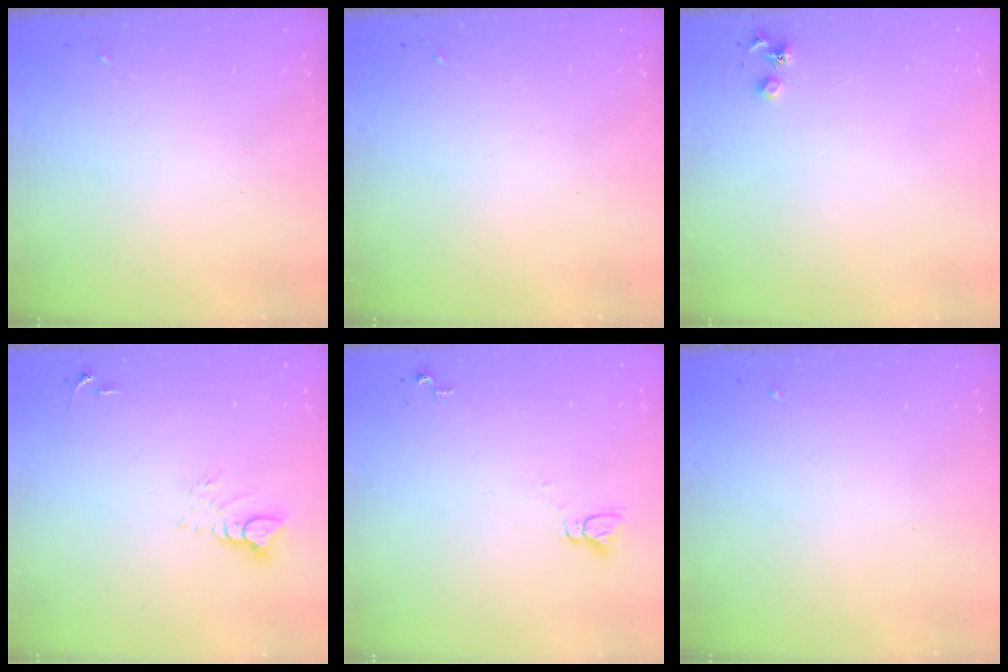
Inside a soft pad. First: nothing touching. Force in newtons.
{"total": 0.0}
{"total": 3.6, "press": 3.5, "slide": 0.5}
{"total": 5.3, "press": 5.3, "slide": 0.3}
{"total": 2.2, "press": 2.2, "slide": 0.1}
{"total": 0.0}